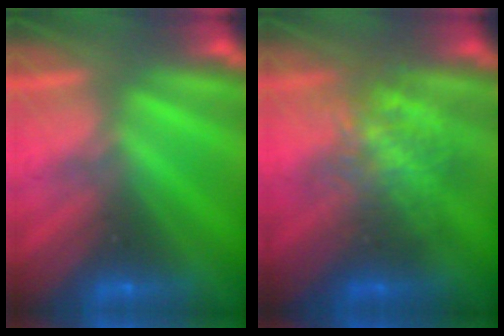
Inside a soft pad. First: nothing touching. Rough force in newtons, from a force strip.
{"total": 2.3}